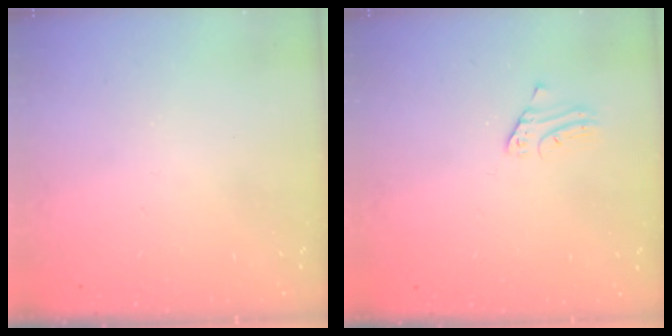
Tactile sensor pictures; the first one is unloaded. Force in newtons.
{"total": 2.3, "press": 2.3, "slide": 0.2}